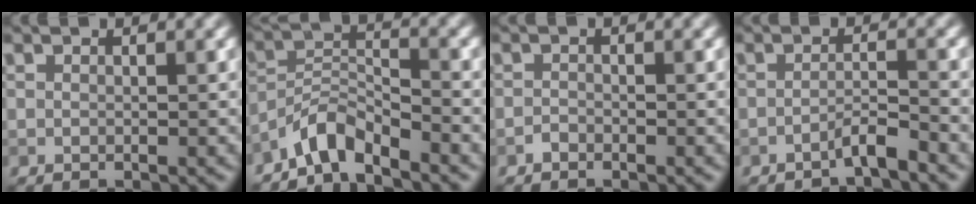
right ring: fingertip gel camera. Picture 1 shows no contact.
{"total": 4.0, "force": [-3.6, 0.7, 1.7], "torque": [-0.029, 0.008, -0.080]}
{"total": 0.6, "force": [-0.5, 0.3, 0.2], "torque": [-0.002, 0.000, -0.012]}
{"total": 1.9, "force": [-1.5, 0.1, 1.2], "torque": [-0.015, 0.009, -0.034]}